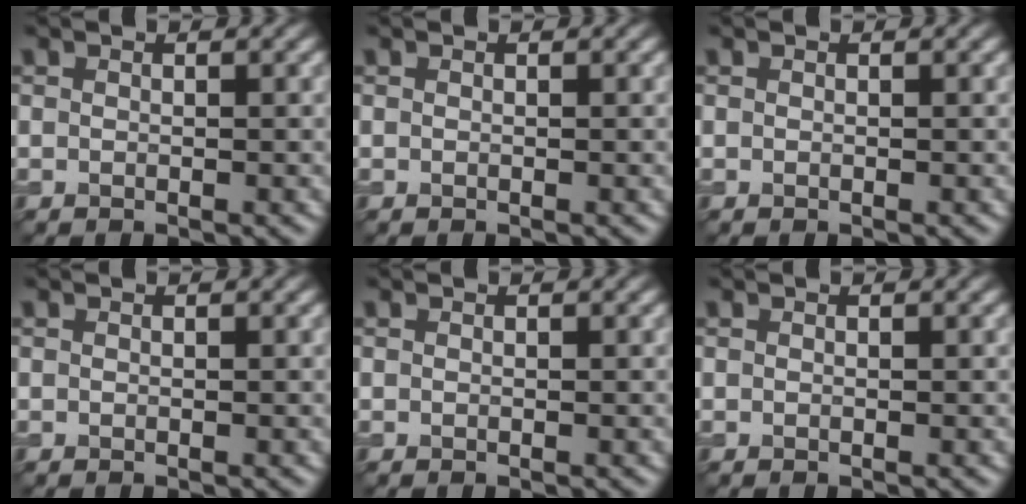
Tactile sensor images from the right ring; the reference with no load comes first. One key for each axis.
{"total": 0.0}
{"total": 0.0}
{"total": 0.0}
{"total": 0.0}
{"total": 0.0}